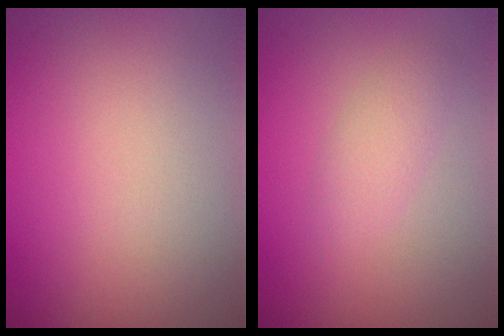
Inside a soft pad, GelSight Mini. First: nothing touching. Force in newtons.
{"total": 1.7, "press": 1.7, "slide": 0.0}